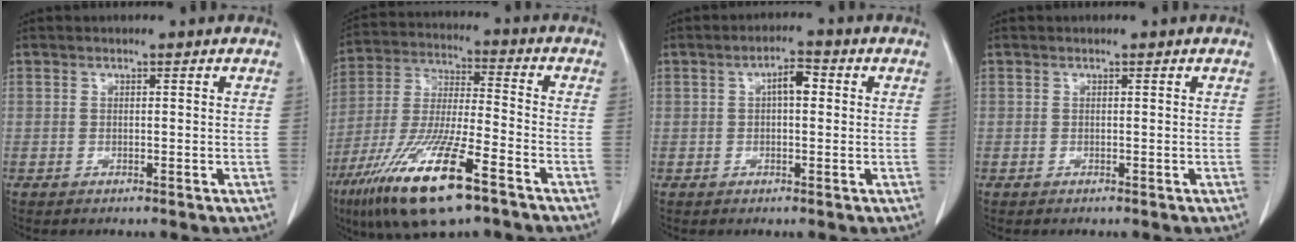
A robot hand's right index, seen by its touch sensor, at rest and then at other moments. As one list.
[{"total": 17.3, "force": [-9.9, 2.4, 14.0], "torque": [-0.299, -0.037, -0.183]}, {"total": 3.6, "force": [0.6, 1.3, 3.3], "torque": [-0.053, 0.013, 0.008]}, {"total": 0.0}]